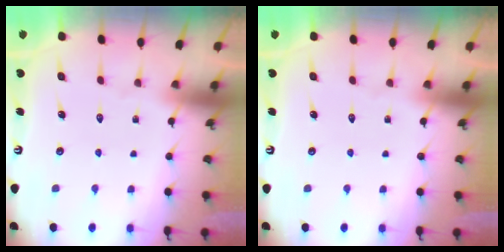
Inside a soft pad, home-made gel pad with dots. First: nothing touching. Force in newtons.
{"total": 0.0}